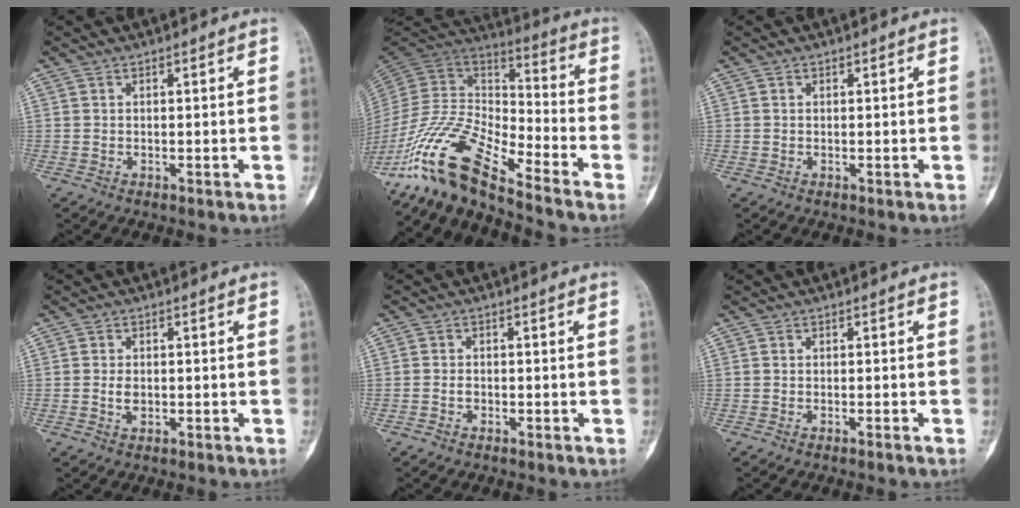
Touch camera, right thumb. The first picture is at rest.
{"total": 16.3, "force": [-13.0, 3.3, 9.2], "torque": [-0.177, 0.079, -0.256]}
{"total": 0.0}
{"total": 2.0, "force": [-0.5, 1.2, 1.5], "torque": [-0.026, 0.004, -0.010]}
{"total": 1.2, "force": [-0.8, 0.7, 0.6], "torque": [-0.009, 0.007, -0.016]}
{"total": 0.9, "force": [-0.7, -0.3, 0.5], "torque": [-0.011, 0.007, -0.010]}